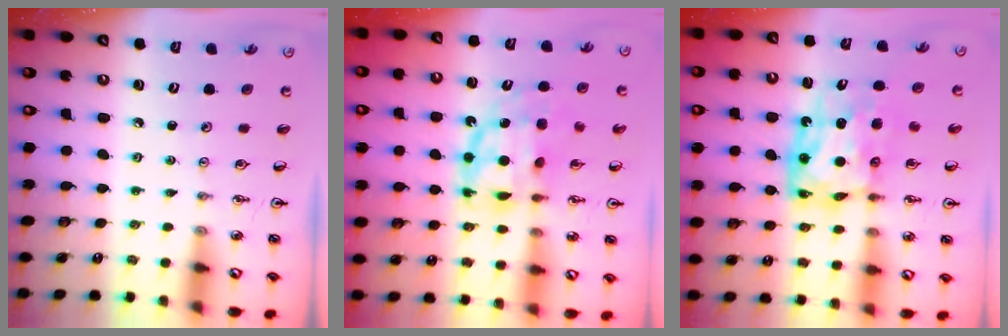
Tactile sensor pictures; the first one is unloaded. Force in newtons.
{"total": 12.2, "press": 12.2, "slide": 0.9}
{"total": 11.0, "press": 11.0, "slide": 0.8}